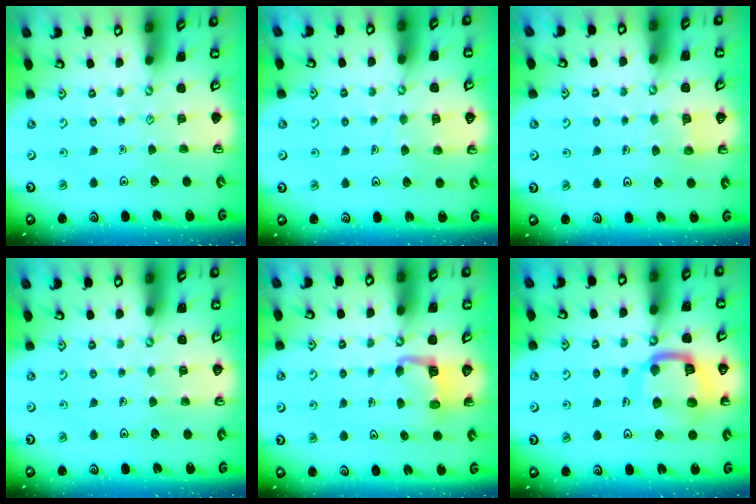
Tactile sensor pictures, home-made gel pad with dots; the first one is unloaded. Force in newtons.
{"total": 6.7, "press": 6.7, "slide": 0.4}
{"total": 5.2, "press": 5.2, "slide": 0.3}
{"total": 4.6, "press": 4.6, "slide": 0.4}
{"total": 4.2, "press": 4.2, "slide": 0.2}
{"total": 15.9, "press": 15.8, "slide": 1.7}